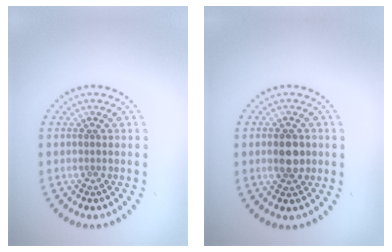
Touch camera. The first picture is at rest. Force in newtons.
{"total": 3.3, "press": 3.3, "slide": 0.1}